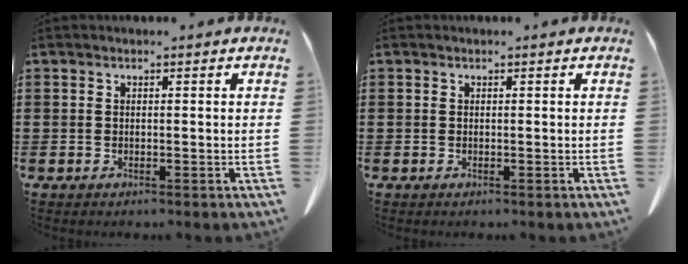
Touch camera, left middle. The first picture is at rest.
{"total": 0.0}